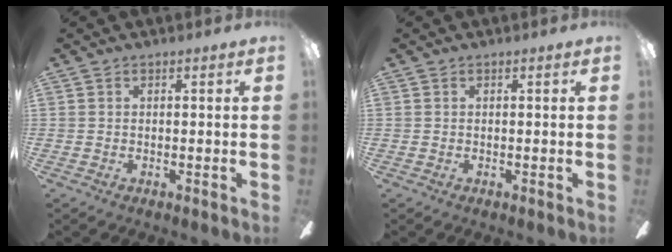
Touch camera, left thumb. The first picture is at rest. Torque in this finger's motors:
{"motor_torque": [0.00, 0.00, -0.01, 0.01, 0.00]}